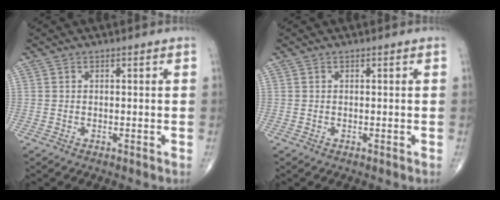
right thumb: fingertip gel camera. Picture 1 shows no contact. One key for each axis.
{"total": 0.0}